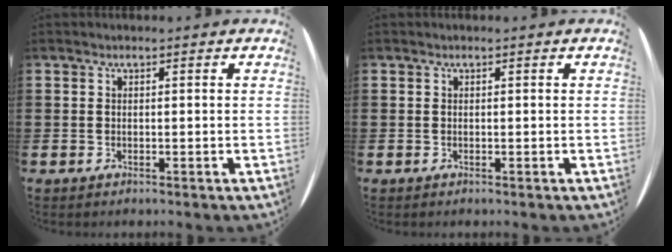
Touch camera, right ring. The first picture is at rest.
{"total": 0.0}